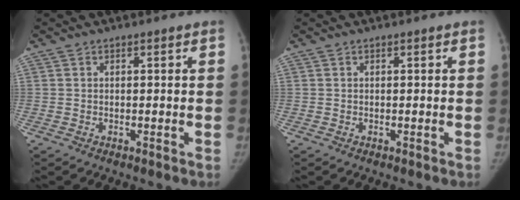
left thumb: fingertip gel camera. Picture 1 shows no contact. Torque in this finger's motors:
{"motor_torque": [-0.06, 0.03, 0.26, -0.31, 0.00]}